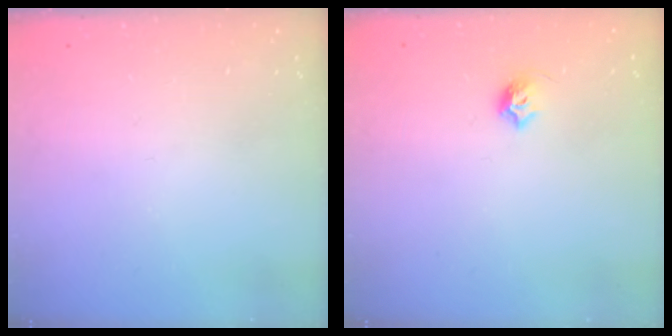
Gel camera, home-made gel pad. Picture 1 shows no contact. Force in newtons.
{"total": 5.7, "press": 5.6, "slide": 1.0}